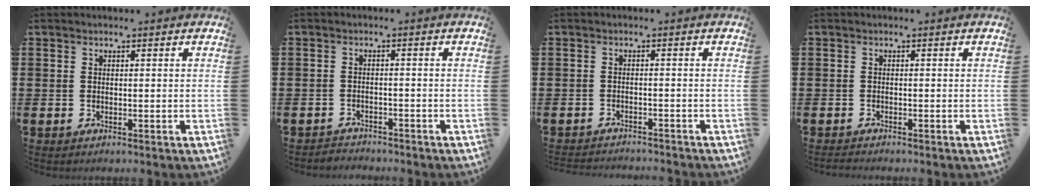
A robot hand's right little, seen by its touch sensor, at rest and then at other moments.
{"total": 1.6, "force": [-1.6, 0.1, -0.3], "torque": [0.001, 0.006, -0.036]}
{"total": 1.5, "force": [-1.5, -0.1, -0.1], "torque": [-0.002, 0.002, -0.030]}
{"total": 0.6, "force": [-0.6, 0.0, 0.1], "torque": [-0.002, -0.003, -0.012]}